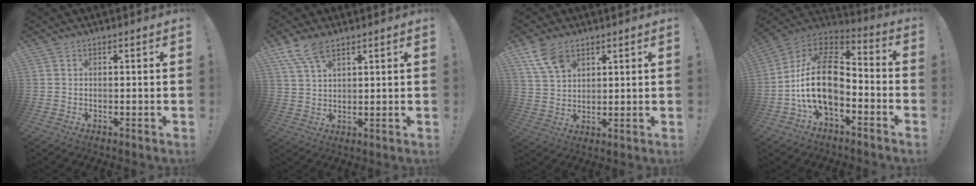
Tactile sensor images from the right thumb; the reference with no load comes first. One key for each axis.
{"total": 7.5, "fx": 5.0, "fy": 3.1, "fz": 4.6, "tx": -0.094, "ty": -0.014, "tz": 0.097}
{"total": 8.8, "fx": 5.2, "fy": 5.2, "fz": 4.8, "tx": -0.085, "ty": -0.017, "tz": 0.104}
{"total": 19.1, "fx": -3.3, "fy": 11.7, "fz": 14.7, "tx": -0.275, "ty": 0.024, "tz": -0.049}